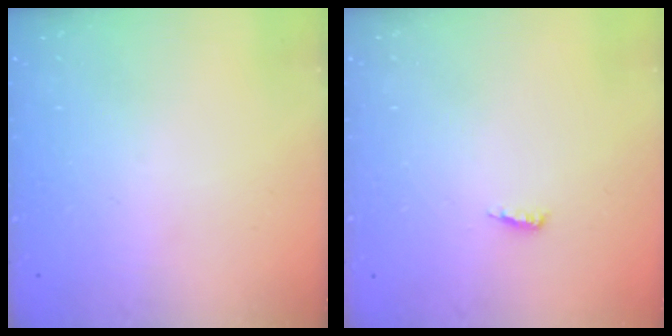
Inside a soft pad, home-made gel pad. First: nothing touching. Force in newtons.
{"total": 3.9, "press": 3.9, "slide": 0.4}